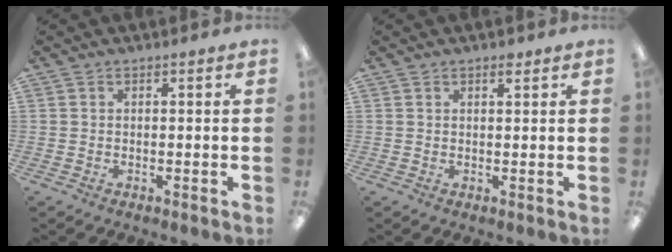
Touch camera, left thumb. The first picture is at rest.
{"total": 1.5, "force": [1.3, 0.5, 0.7], "torque": [-0.007, -0.005, 0.022]}